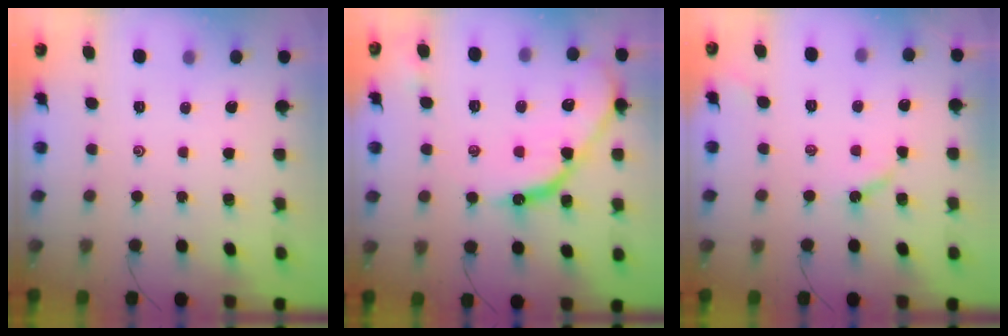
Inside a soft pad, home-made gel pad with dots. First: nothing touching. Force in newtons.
{"total": 15.1, "press": 15.0, "slide": 1.5}
{"total": 4.5, "press": 4.5, "slide": 0.7}